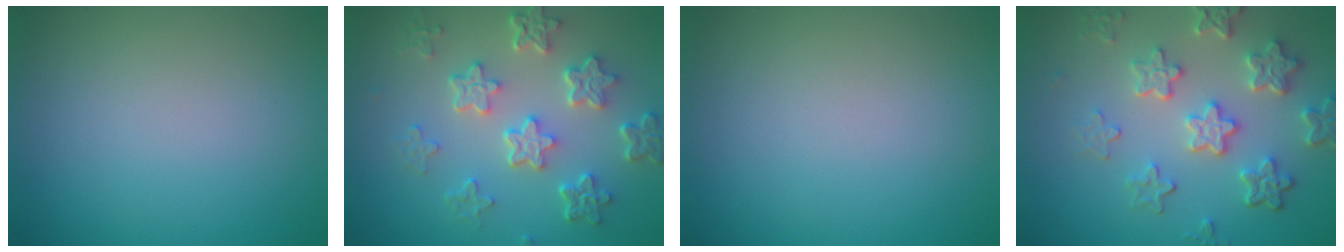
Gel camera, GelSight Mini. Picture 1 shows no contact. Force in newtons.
{"total": 5.7, "press": 4.3, "slide": 3.7}
{"total": 0.0}
{"total": 5.6, "press": 4.4, "slide": 3.6}